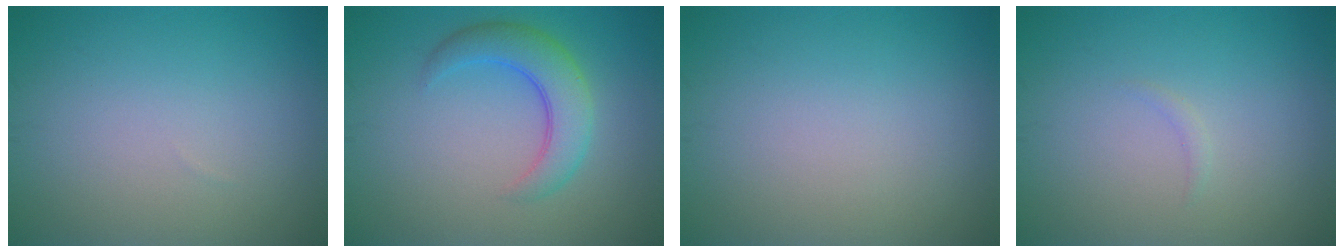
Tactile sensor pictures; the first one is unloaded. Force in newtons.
{"total": 4.4, "press": 4.4, "slide": 0.3}
{"total": 0.0}
{"total": 0.5, "press": 0.5, "slide": 0.1}